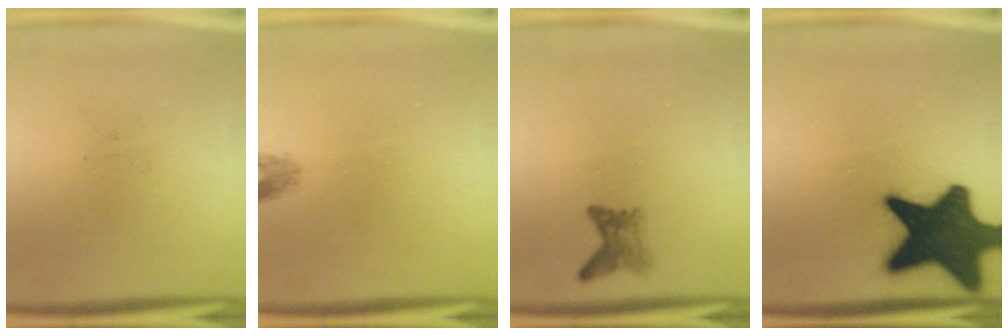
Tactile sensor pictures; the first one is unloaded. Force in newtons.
{"total": 1.2}
{"total": 1.9}
{"total": 19.4}